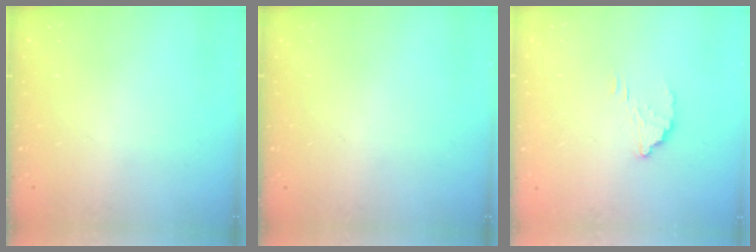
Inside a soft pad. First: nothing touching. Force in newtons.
{"total": 0.0}
{"total": 2.9, "press": 2.9, "slide": 0.3}